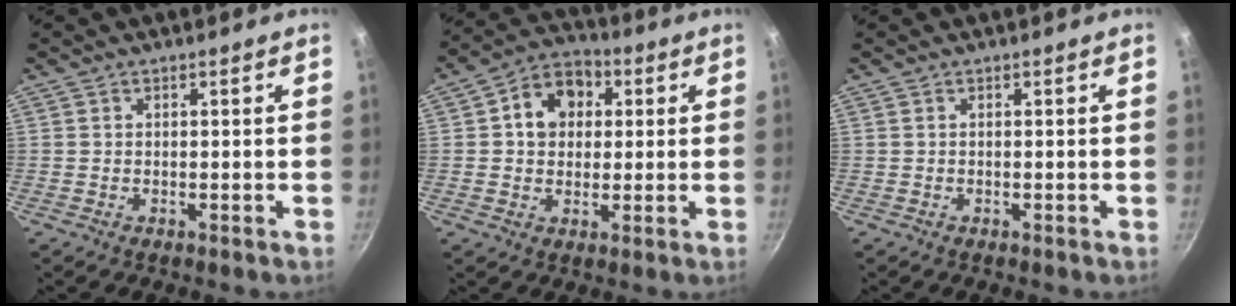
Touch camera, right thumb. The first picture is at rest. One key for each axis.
{"total": 10.1, "fx": 2.2, "fy": 8.2, "fz": 5.5, "tx": -0.052, "ty": 0.013, "tz": 0.020}
{"total": 0.0}